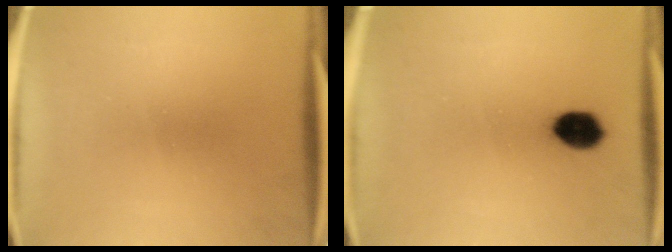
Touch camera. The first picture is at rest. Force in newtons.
{"total": 6.1}